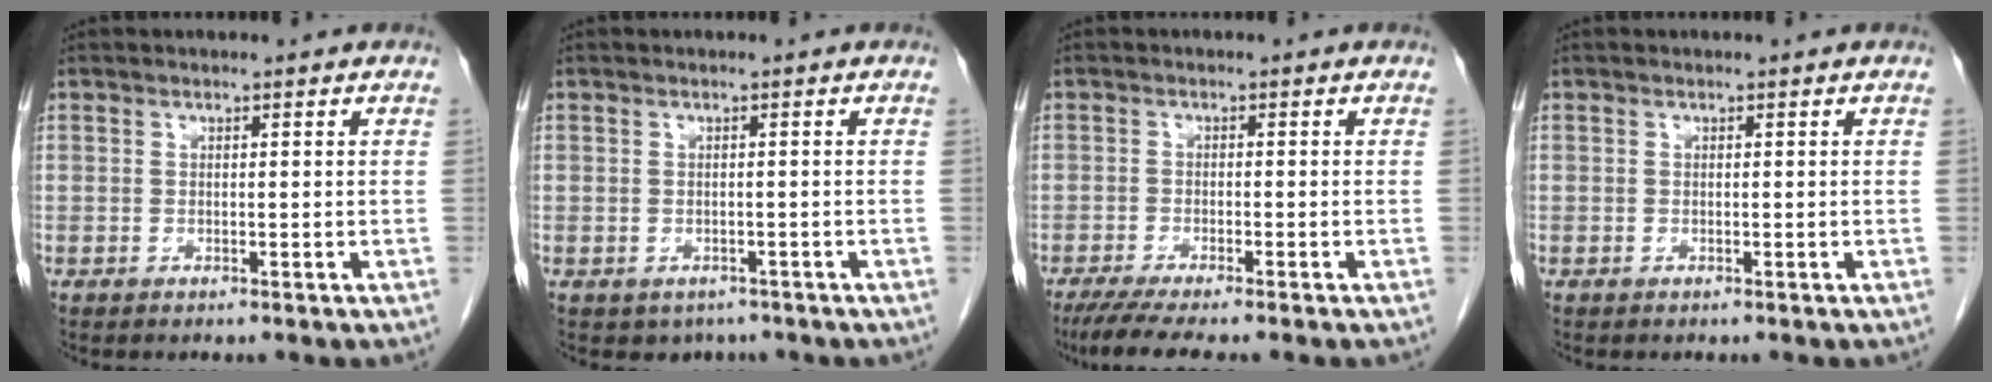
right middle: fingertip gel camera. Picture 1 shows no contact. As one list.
[{"total": 2.5, "force": [-1.7, 1.7, 0.5], "torque": [-0.006, 0.004, -0.018]}, {"total": 6.9, "force": [-5.7, 0.1, 4.0], "torque": [-0.060, -0.016, -0.091]}, {"total": 0.0}]